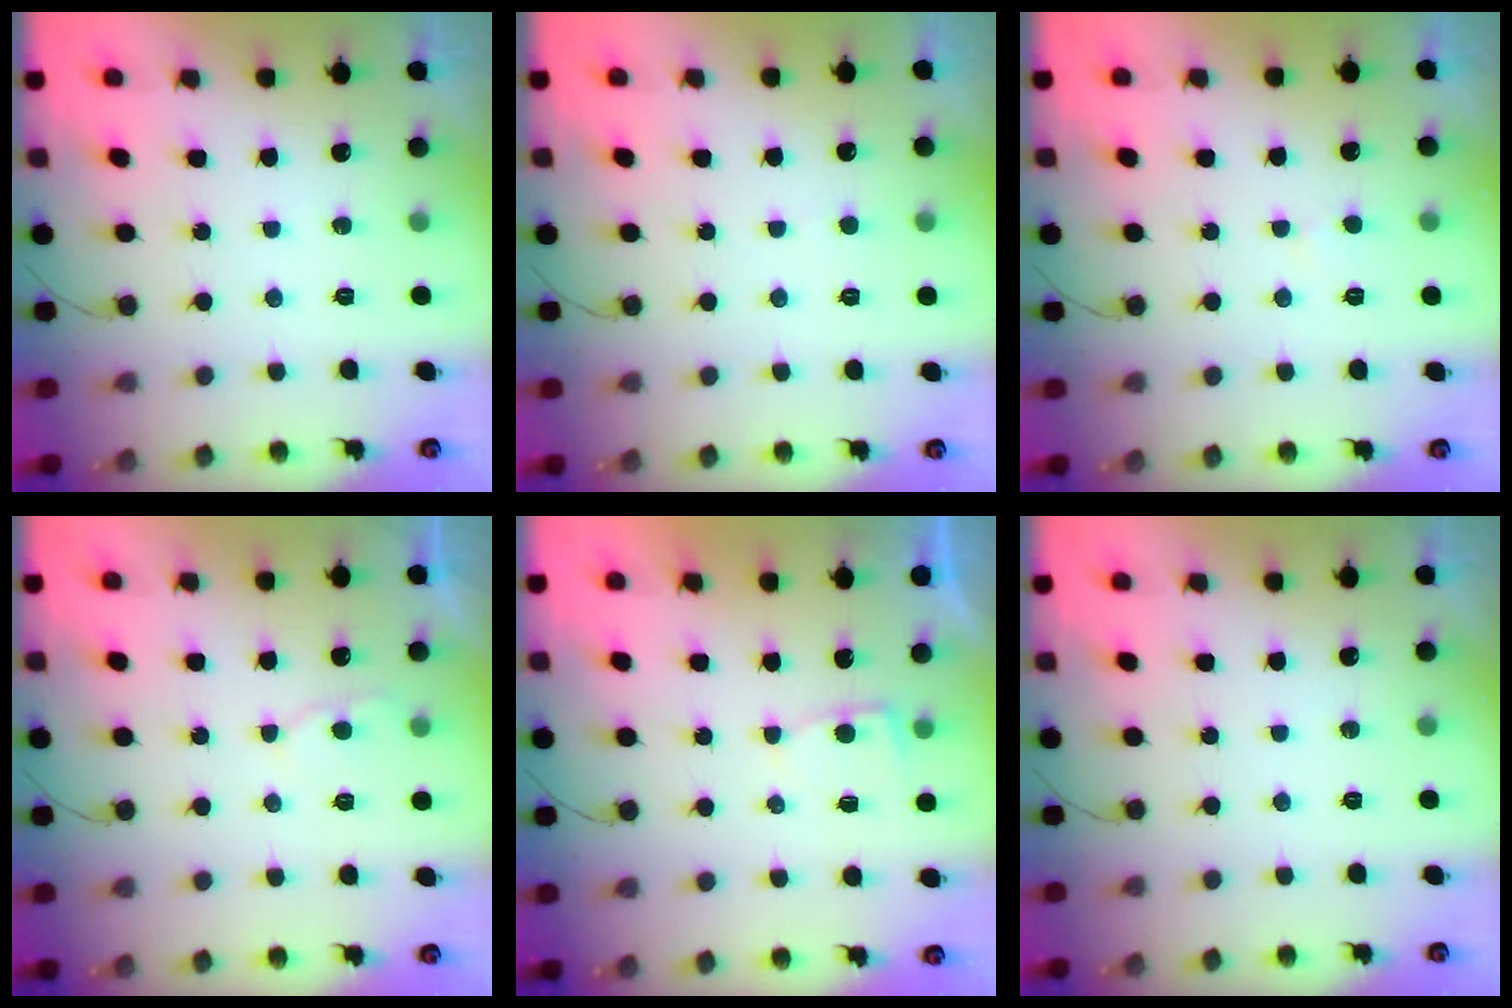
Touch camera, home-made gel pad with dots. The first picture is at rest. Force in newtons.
{"total": 2.1, "press": 2.1, "slide": 0.2}
{"total": 3.5, "press": 3.5, "slide": 0.3}
{"total": 3.7, "press": 3.7, "slide": 0.4}
{"total": 2.2, "press": 2.2, "slide": 0.3}
{"total": 0.0}